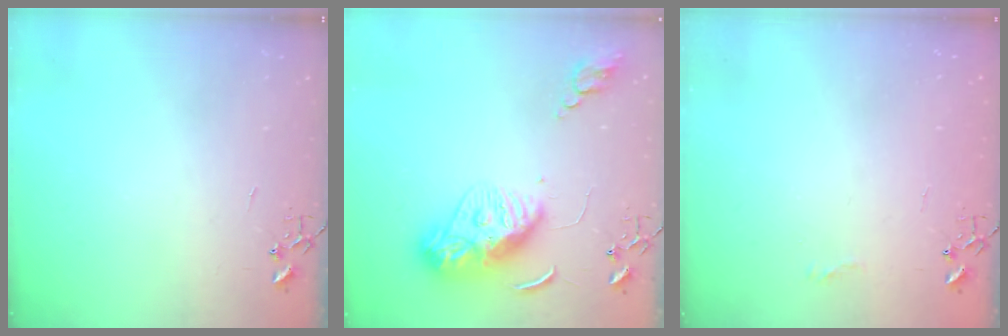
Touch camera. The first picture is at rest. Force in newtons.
{"total": 12.5, "press": 12.4, "slide": 1.1}
{"total": 6.0, "press": 5.9, "slide": 0.7}